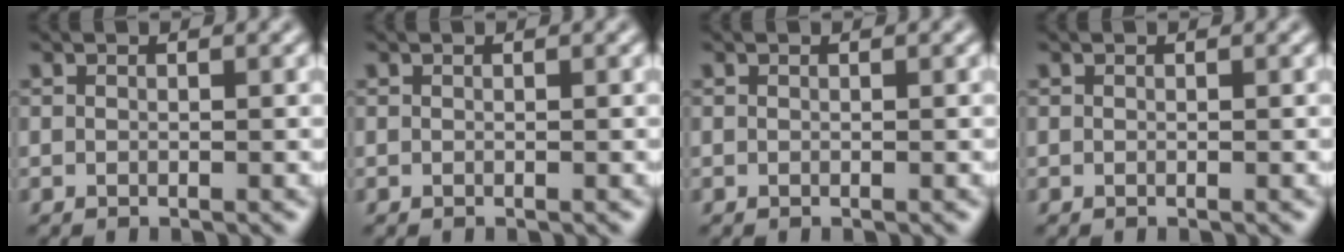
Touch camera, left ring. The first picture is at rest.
{"total": 0.0}
{"total": 0.0}
{"total": 0.0}